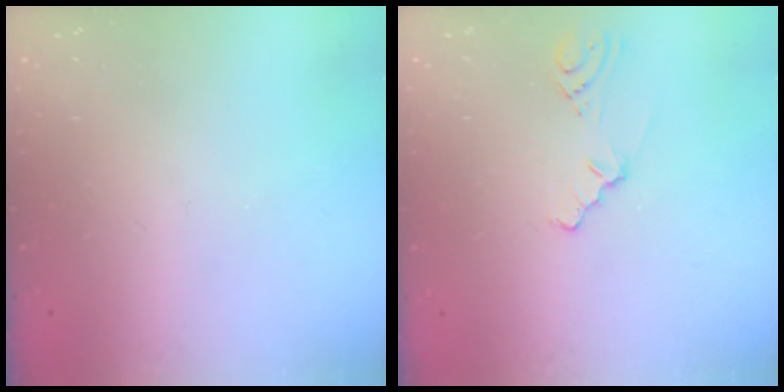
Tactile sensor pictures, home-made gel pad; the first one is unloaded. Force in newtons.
{"total": 2.6, "press": 2.5, "slide": 0.5}